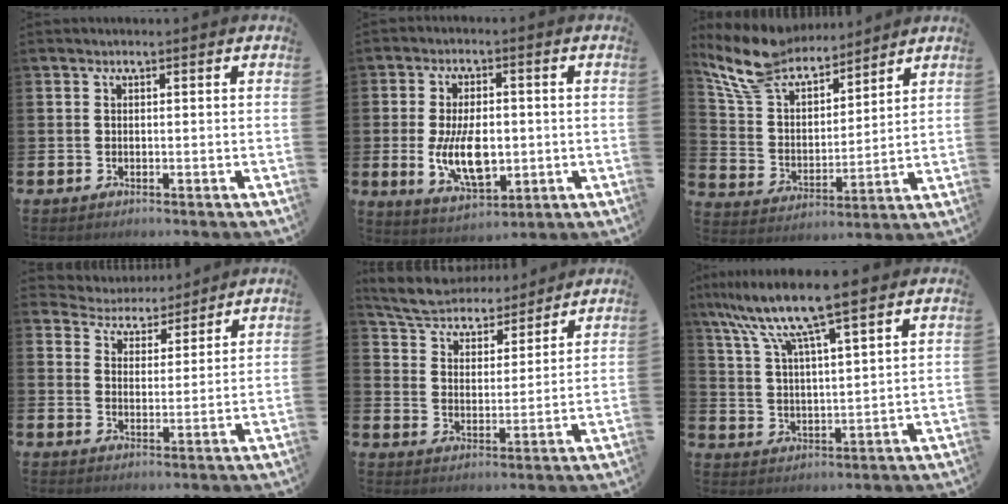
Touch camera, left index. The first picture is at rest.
{"total": 8.5, "force": [-1.0, 4.6, 7.0], "torque": [-0.119, -0.007, -0.021]}
{"total": 9.9, "force": [8.9, 3.6, 2.5], "torque": [-0.098, -0.056, 0.164]}
{"total": 4.6, "force": [4.3, 1.3, -0.7], "torque": [-0.011, -0.032, 0.075]}
{"total": 6.3, "force": [6.1, 1.5, 0.7], "torque": [-0.044, -0.045, 0.105]}
{"total": 10.1, "force": [8.5, 0.8, 5.3], "torque": [-0.135, -0.037, 0.146]}